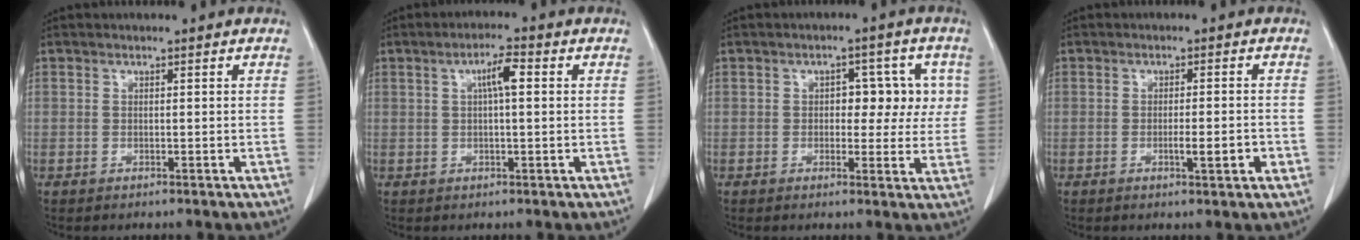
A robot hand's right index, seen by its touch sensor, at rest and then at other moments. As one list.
[{"total": 4.0, "force": [0.9, 0.6, 3.8], "torque": [-0.067, 0.010, 0.014]}, {"total": 6.2, "force": [1.0, 3.8, 4.8], "torque": [-0.042, 0.022, 0.014]}, {"total": 3.6, "force": [-1.1, 0.4, 3.4], "torque": [-0.054, -0.003, -0.015]}]